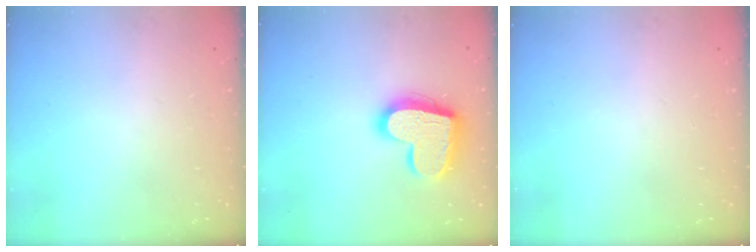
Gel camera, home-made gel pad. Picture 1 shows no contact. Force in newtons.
{"total": 18.0, "press": 17.9, "slide": 1.6}
{"total": 0.0}